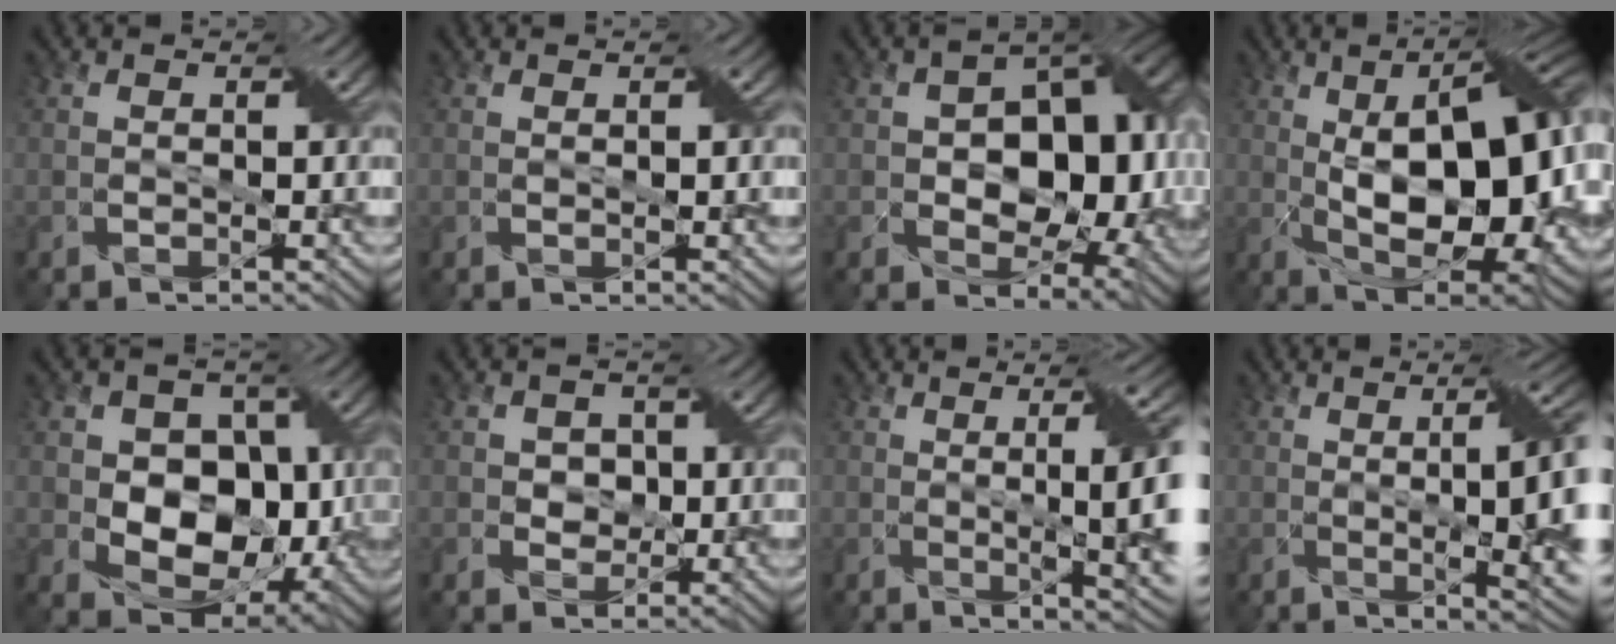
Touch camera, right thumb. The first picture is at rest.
{"total": 1.1, "force": [0.3, 0.2, 1.0], "torque": [-0.017, 0.003, 0.006]}
{"total": 13.5, "force": [-0.1, 8.9, 10.1], "torque": [-0.131, 0.001, 0.002]}
{"total": 18.1, "force": [0.7, 8.5, 15.9], "torque": [-0.238, 0.011, 0.003]}
{"total": 11.4, "force": [-0.3, 8.7, 7.4], "torque": [-0.123, -0.013, -0.011]}
{"total": 3.2, "force": [0.3, 2.9, 1.1], "torque": [-0.024, -0.002, -0.005]}
{"total": 11.8, "force": [1.0, 3.2, 11.3], "torque": [-0.136, 0.017, 0.019]}
{"total": 13.3, "force": [1.3, 4.4, 12.4], "torque": [-0.137, 0.018, 0.018]}